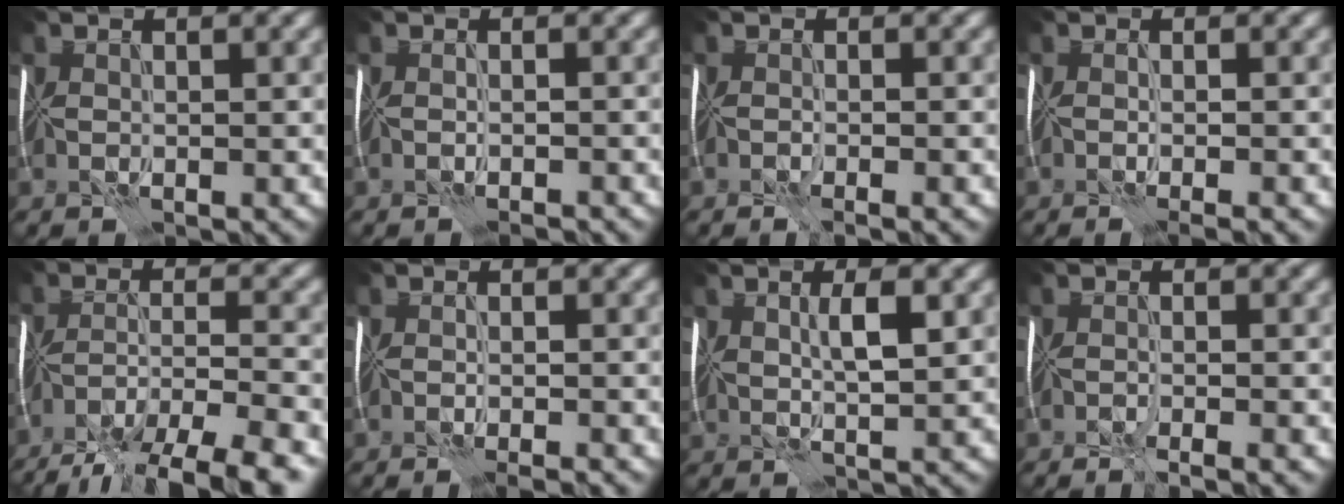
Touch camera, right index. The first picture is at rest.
{"total": 1.4, "force": [-1.2, 0.0, 0.6], "torque": [-0.004, -0.005, -0.019]}
{"total": 1.4, "force": [-0.9, 0.1, 1.0], "torque": [-0.010, -0.005, -0.016]}
{"total": 2.1, "force": [-1.1, 0.4, 1.7], "torque": [-0.007, 0.000, -0.014]}
{"total": 11.3, "force": [-8.8, 3.1, 6.5], "torque": [-0.109, -0.018, -0.130]}
{"total": 2.3, "force": [-1.8, 0.3, 1.5], "torque": [-0.012, 0.002, -0.025]}
{"total": 3.0, "force": [1.0, 0.9, 2.7], "torque": [-0.056, 0.003, 0.020]}
{"total": 2.5, "force": [-1.8, 0.2, 1.7], "torque": [-0.024, 0.000, -0.033]}